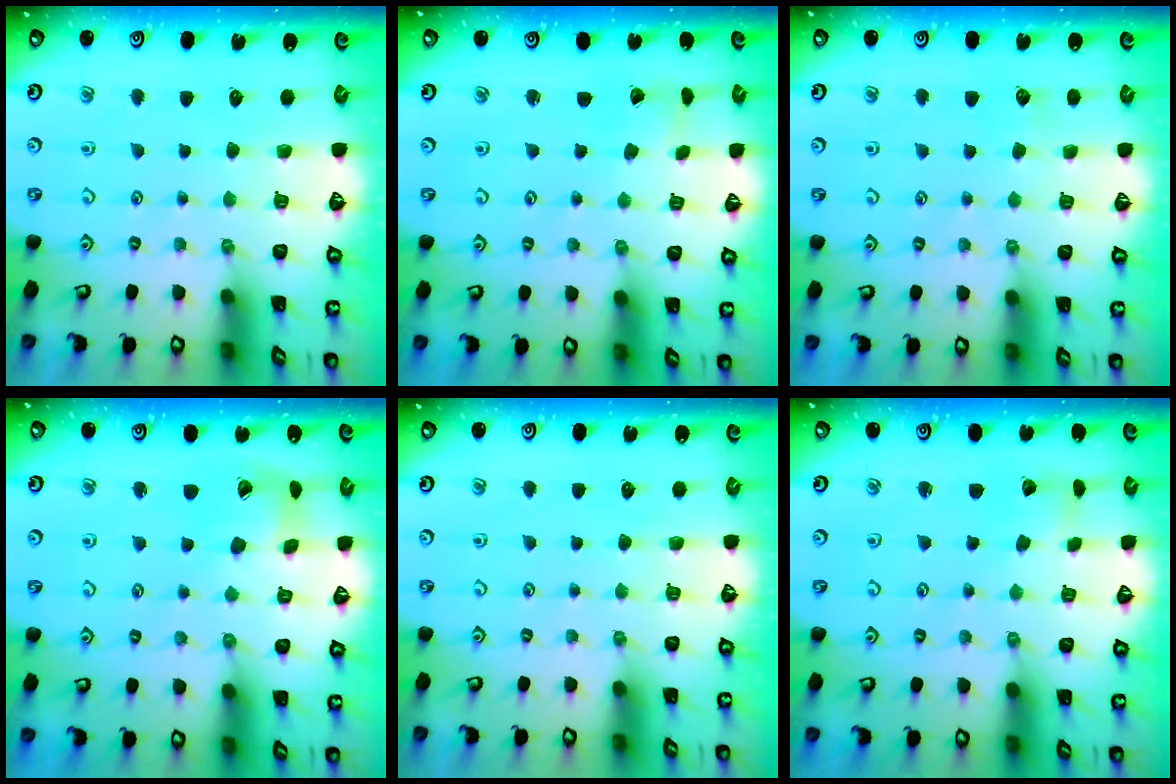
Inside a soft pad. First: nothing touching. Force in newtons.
{"total": 1.9, "press": 1.8, "slide": 0.3}
{"total": 4.5, "press": 4.4, "slide": 0.5}
{"total": 11.2, "press": 11.1, "slide": 1.5}
{"total": 0.0}
{"total": 2.5, "press": 2.5, "slide": 0.3}